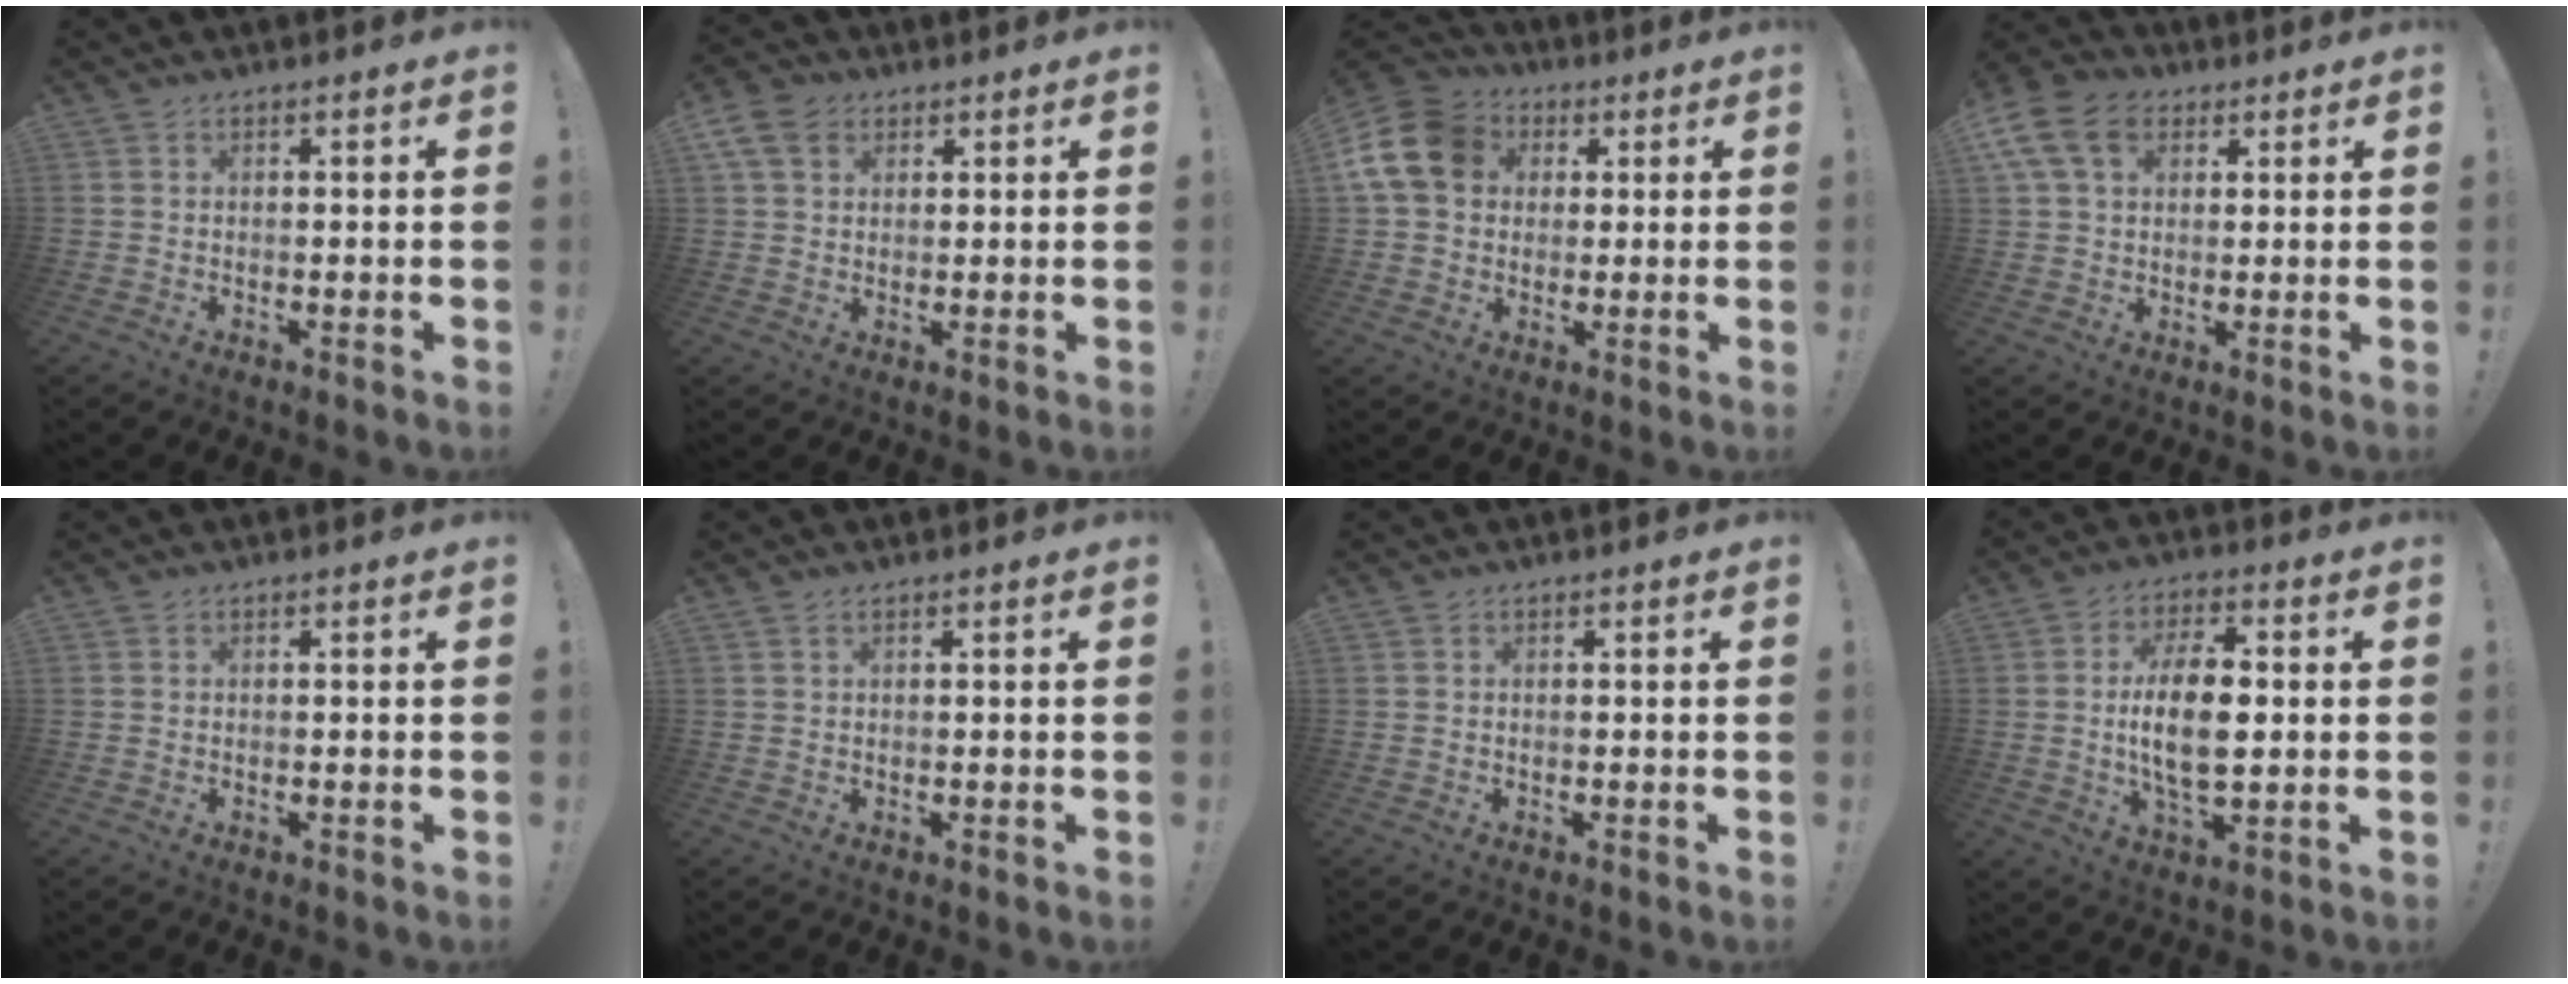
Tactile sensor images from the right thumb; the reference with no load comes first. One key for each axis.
{"total": 7.9, "fx": 3.6, "fy": 5.8, "fz": 4.0, "tx": -0.073, "ty": -0.001, "tz": 0.076}
{"total": 15.5, "fx": 3.7, "fy": 12.4, "fz": 8.5, "tx": -0.153, "ty": 0.000, "tz": 0.077}
{"total": 12.9, "fx": 5.1, "fy": 9.1, "fz": 7.6, "tx": -0.144, "ty": -0.012, "tz": 0.100}
{"total": 0.0}
{"total": 0.6, "fx": 0.4, "fy": 0.1, "fz": 0.4, "tx": -0.012, "ty": 0.001, "tz": 0.009}
{"total": 0.0}
{"total": 14.5, "fx": 0.0, "fy": 6.7, "fz": 12.8, "tx": -0.239, "ty": -0.001, "tz": -0.008}